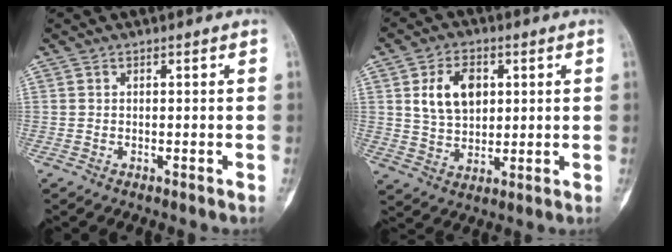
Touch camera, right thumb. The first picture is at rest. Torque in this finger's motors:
{"motor_torque": [1.13, 1.16, 0.16, 0.03, 0.02]}